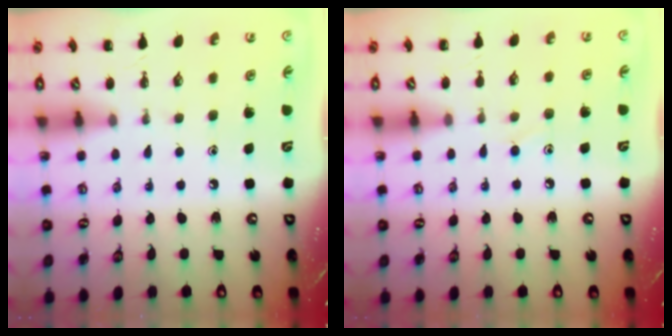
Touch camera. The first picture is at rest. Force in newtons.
{"total": 5.7, "press": 5.3, "slide": 1.9}